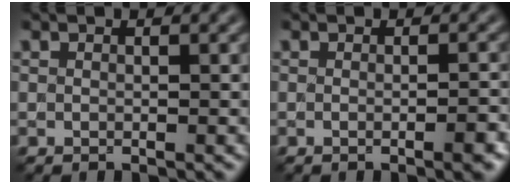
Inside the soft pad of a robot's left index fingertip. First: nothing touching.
{"total": 2.8, "force": [-0.7, 1.0, 2.5], "torque": [-0.015, 0.006, -0.011]}